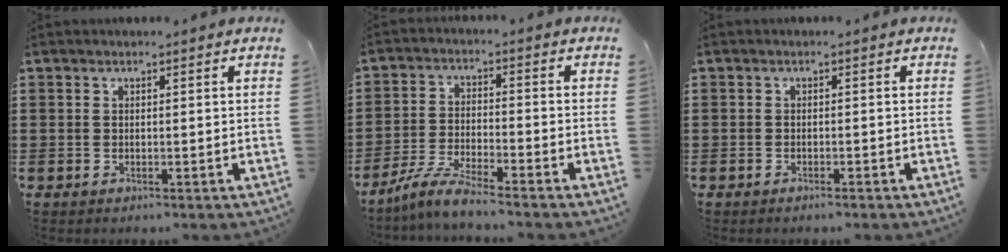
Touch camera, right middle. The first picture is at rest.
{"total": 5.4, "force": [-4.8, -0.2, 2.5], "torque": [-0.071, -0.018, -0.096]}
{"total": 0.7, "force": [-0.6, 0.0, 0.3], "torque": [-0.008, -0.003, -0.012]}